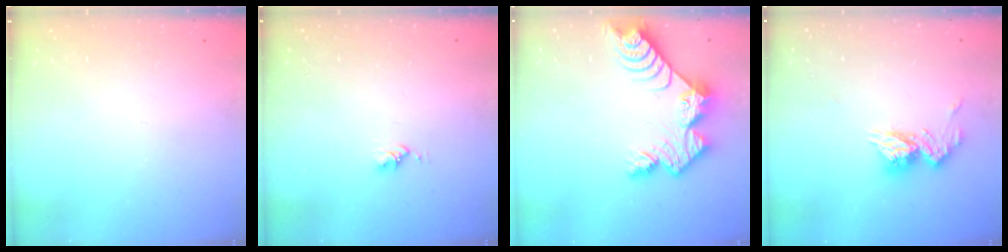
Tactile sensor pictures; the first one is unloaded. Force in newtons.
{"total": 2.6, "press": 2.6, "slide": 0.4}
{"total": 11.0, "press": 11.0, "slide": 0.9}
{"total": 11.5, "press": 11.4, "slide": 1.1}